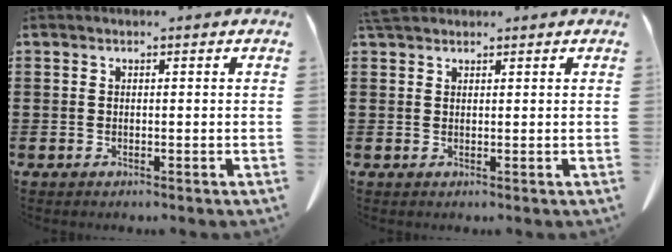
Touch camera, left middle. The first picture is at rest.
{"total": 2.6, "force": [2.1, 1.0, 1.0], "torque": [-0.028, 0.003, 0.042]}